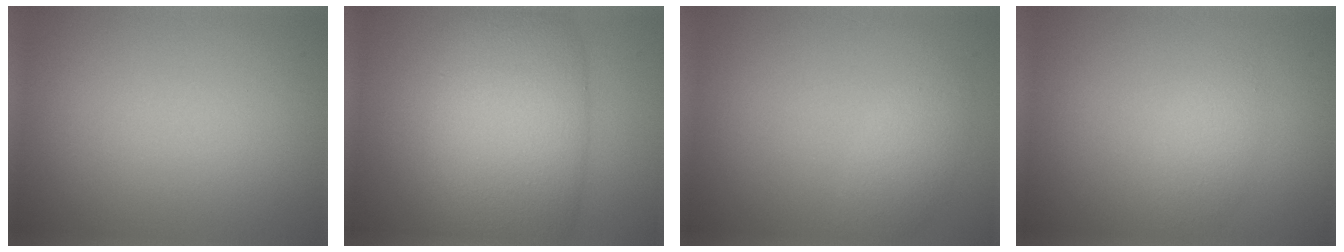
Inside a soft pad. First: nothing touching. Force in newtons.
{"total": 11.5, "press": 11.4, "slide": 0.5}
{"total": 1.9, "press": 1.9, "slide": 0.1}
{"total": 1.7, "press": 1.7, "slide": 0.0}